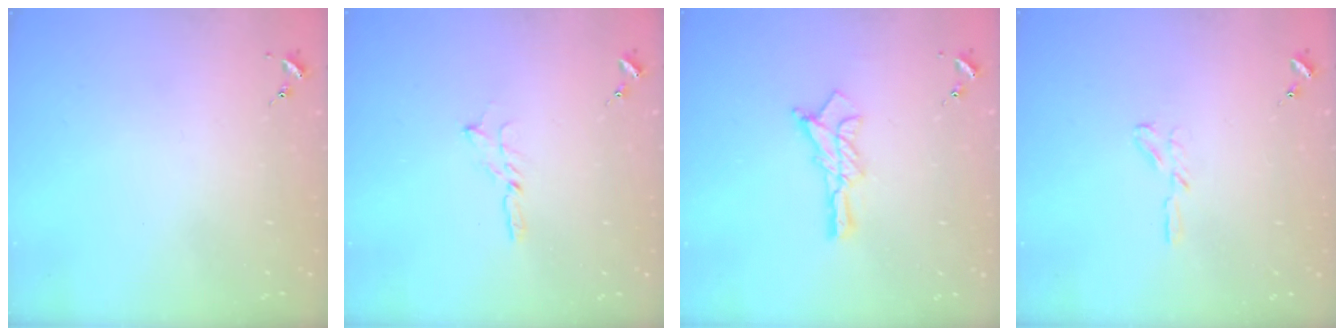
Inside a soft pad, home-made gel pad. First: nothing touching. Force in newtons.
{"total": 3.6, "press": 3.6, "slide": 0.1}
{"total": 10.6, "press": 10.6, "slide": 0.8}
{"total": 3.8, "press": 3.8, "slide": 0.3}